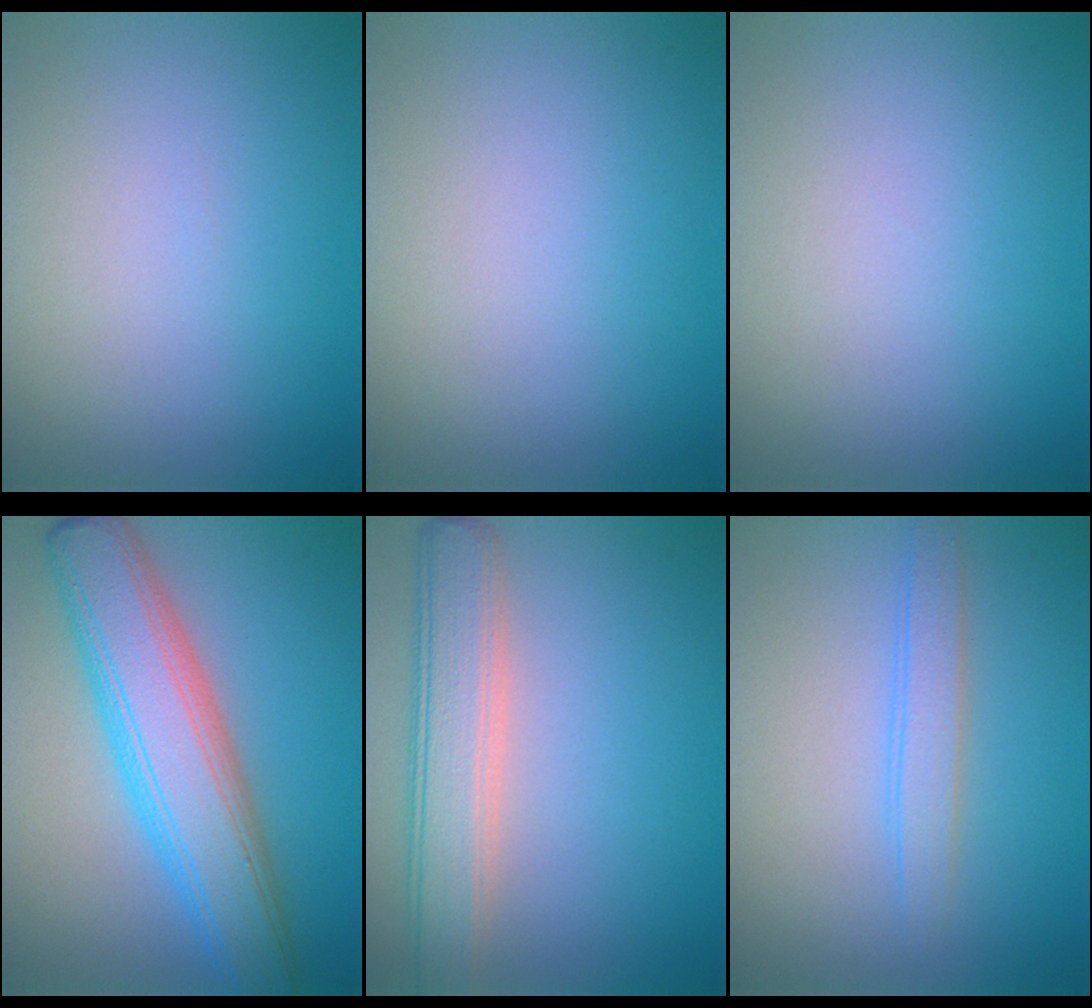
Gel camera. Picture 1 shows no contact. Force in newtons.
{"total": 0.0}
{"total": 0.0}
{"total": 8.8, "press": 8.8, "slide": 0.1}
{"total": 5.3, "press": 5.3, "slide": 0.4}
{"total": 2.2, "press": 2.2, "slide": 0.1}